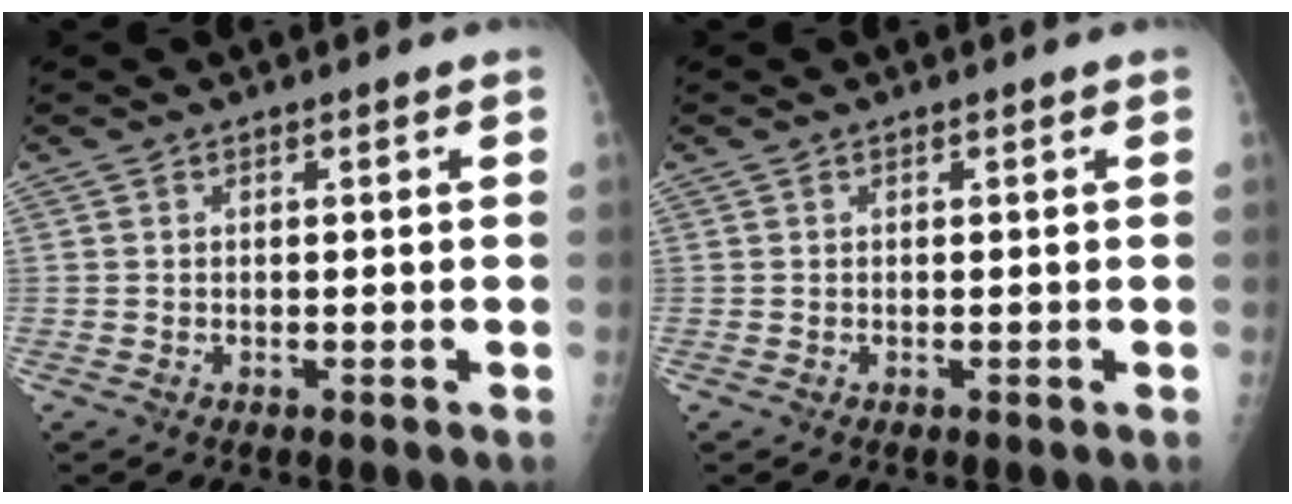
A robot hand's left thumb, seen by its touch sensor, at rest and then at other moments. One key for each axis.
{"total": 0.0}